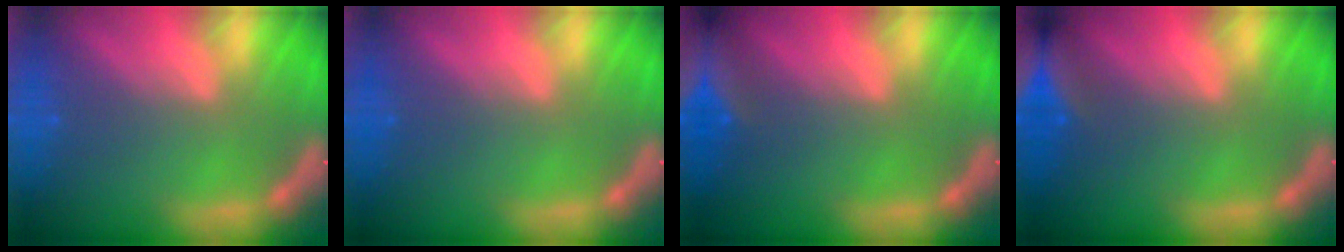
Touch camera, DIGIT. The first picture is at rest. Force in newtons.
{"total": 0.0}
{"total": 8.0}
{"total": 6.0}